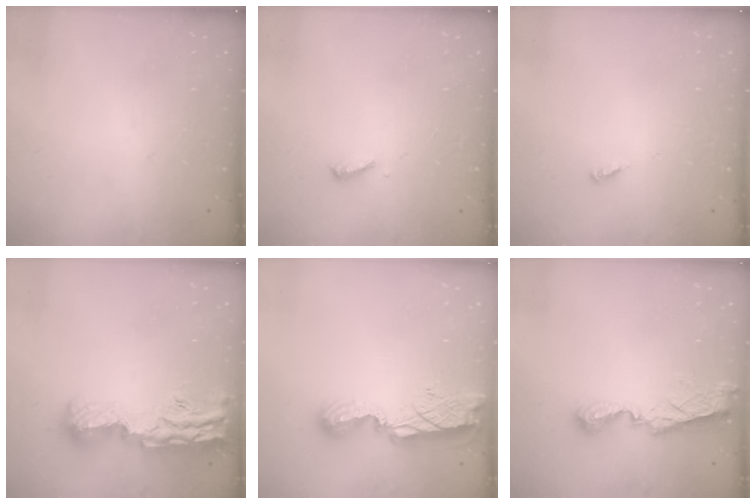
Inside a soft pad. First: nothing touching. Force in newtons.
{"total": 7.1, "press": 7.0, "slide": 0.8}
{"total": 3.2, "press": 3.2, "slide": 0.3}
{"total": 18.1, "press": 17.4, "slide": 5.2}
{"total": 9.6, "press": 9.6, "slide": 1.2}
{"total": 7.8, "press": 7.8, "slide": 0.5}